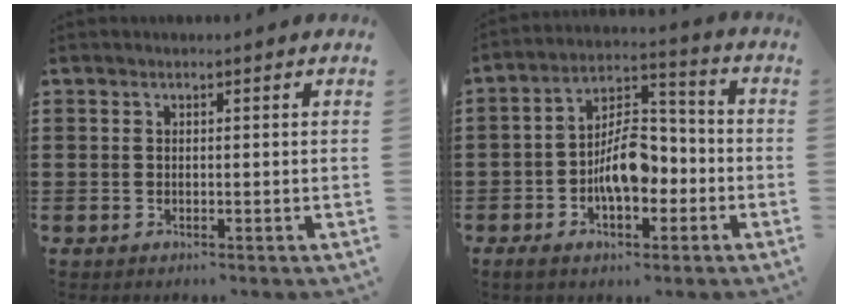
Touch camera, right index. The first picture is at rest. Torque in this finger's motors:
{"motor_torque": [1.57, -0.56, 0.49, 0.17]}